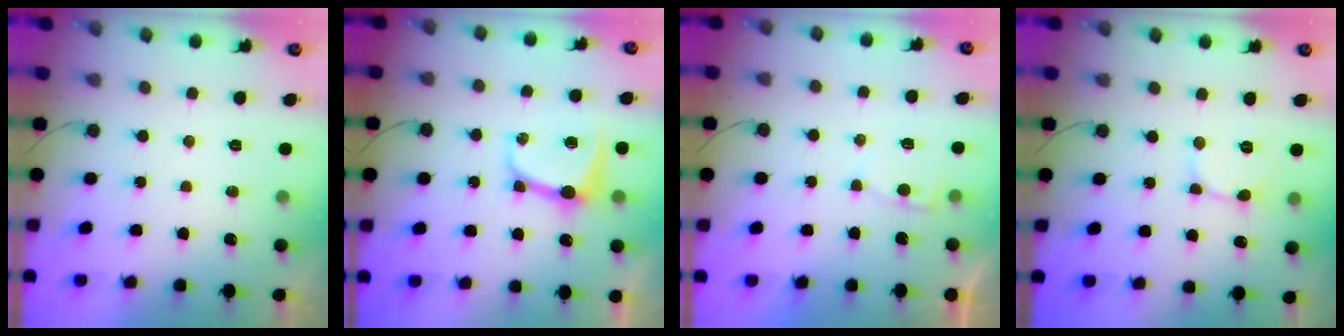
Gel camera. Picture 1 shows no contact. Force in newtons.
{"total": 8.2, "press": 8.1, "slide": 1.0}
{"total": 2.3, "press": 2.3, "slide": 0.2}
{"total": 2.9, "press": 2.9, "slide": 0.2}